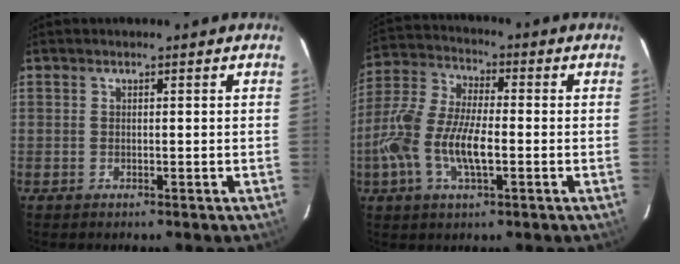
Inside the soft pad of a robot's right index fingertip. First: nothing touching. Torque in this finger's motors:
{"motor_torque": [0.54, -0.19, 0.79, 0.15]}